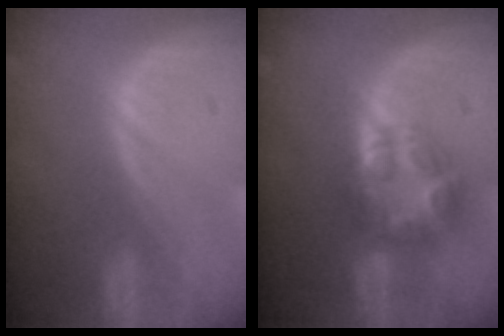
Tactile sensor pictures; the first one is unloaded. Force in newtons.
{"total": 7.7, "press": 6.7, "slide": 3.7}